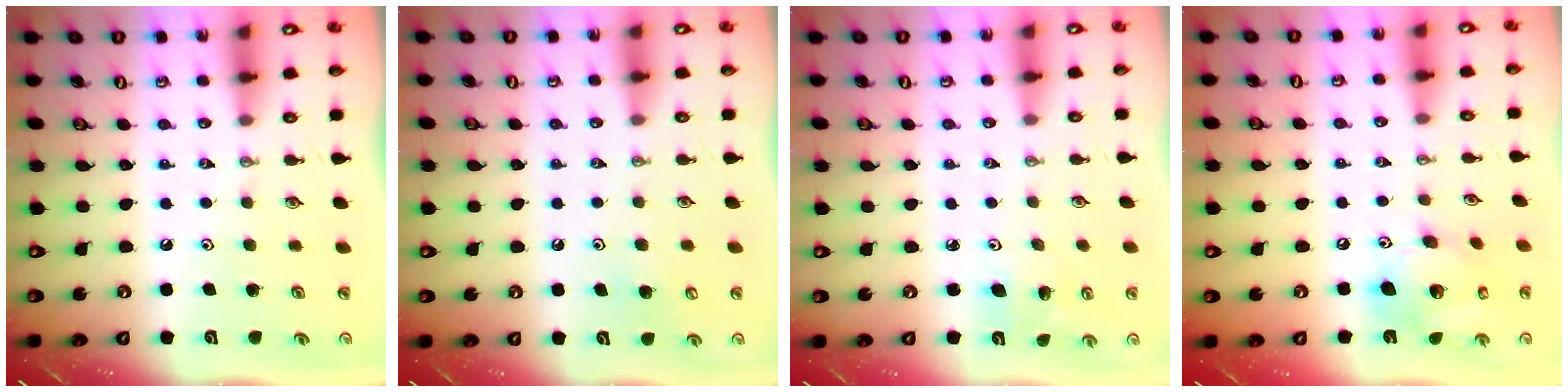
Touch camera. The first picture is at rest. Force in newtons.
{"total": 4.4, "press": 4.4, "slide": 0.5}
{"total": 4.3, "press": 4.1, "slide": 1.2}
{"total": 16.0, "press": 15.8, "slide": 2.8}